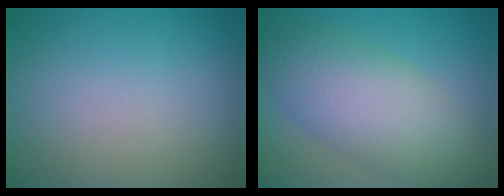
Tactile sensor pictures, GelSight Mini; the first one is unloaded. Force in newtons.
{"total": 7.7, "press": 7.7, "slide": 0.1}